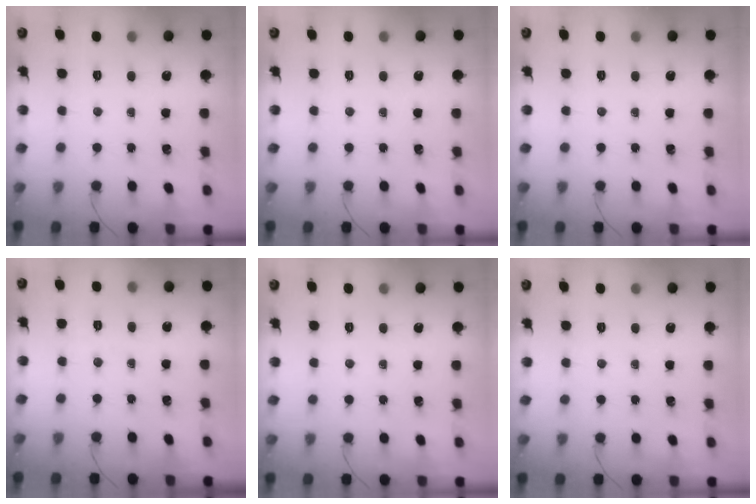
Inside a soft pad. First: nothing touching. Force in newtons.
{"total": 0.0}
{"total": 0.0}
{"total": 1.4, "press": 0.5, "slide": 1.3}
{"total": 0.0}
{"total": 0.0}